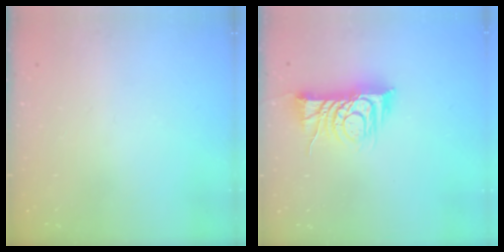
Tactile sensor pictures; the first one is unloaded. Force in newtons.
{"total": 9.1, "press": 9.1, "slide": 0.4}